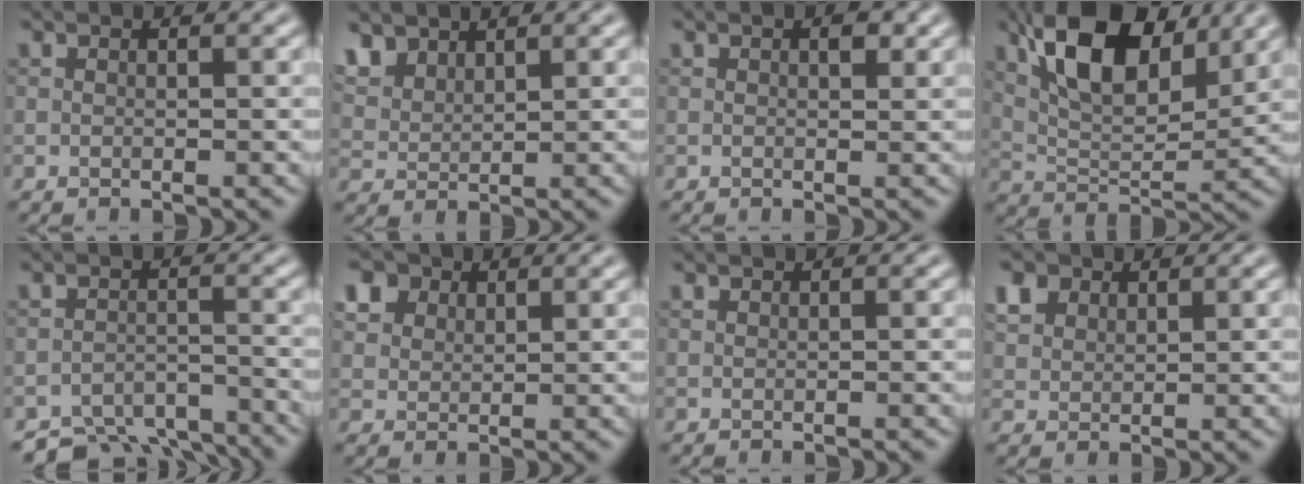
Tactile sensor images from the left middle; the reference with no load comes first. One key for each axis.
{"total": 4.1, "fx": 3.0, "fy": 2.3, "fz": 1.8, "tx": -0.054, "ty": -0.001, "tz": 0.069}
{"total": 1.2, "fx": 0.4, "fy": 0.6, "fz": 1.0, "tx": -0.012, "ty": -0.001, "tz": 0.007}
{"total": 10.0, "fx": 5.4, "fy": 4.6, "fz": 7.1, "tx": -0.125, "ty": 0.007, "tz": 0.098}
{"total": 6.9, "fx": -6.3, "fy": 2.2, "fz": 1.5, "tx": -0.019, "ty": -0.014, "tz": -0.096}
{"total": 6.7, "fx": 4.0, "fy": 4.5, "fz": 2.9, "tx": -0.094, "ty": 0.013, "tz": 0.070}
{"total": 0.0}
{"total": 3.1, "fx": 1.9, "fy": 2.2, "fz": 1.2, "tx": -0.036, "ty": 0.002, "tz": 0.043}